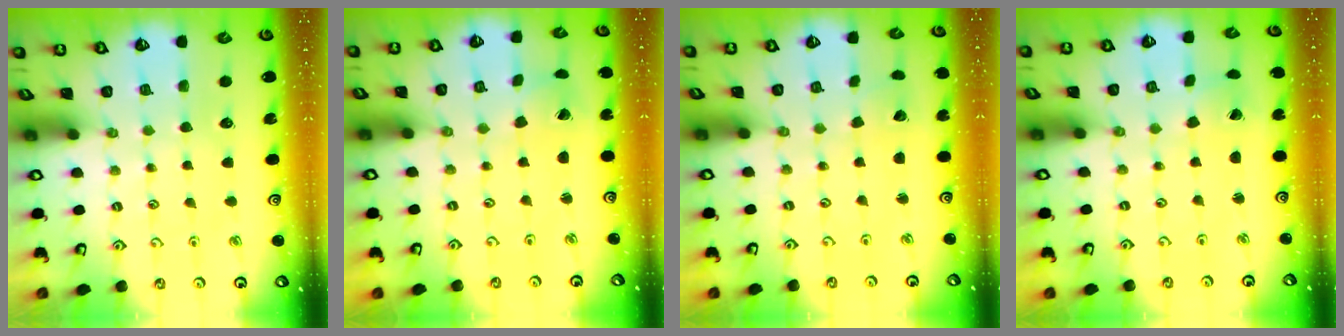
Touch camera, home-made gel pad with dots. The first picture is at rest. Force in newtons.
{"total": 1.0, "press": 1.0, "slide": 0.1}
{"total": 2.1, "press": 2.1, "slide": 0.2}
{"total": 0.8, "press": 0.8, "slide": 0.1}